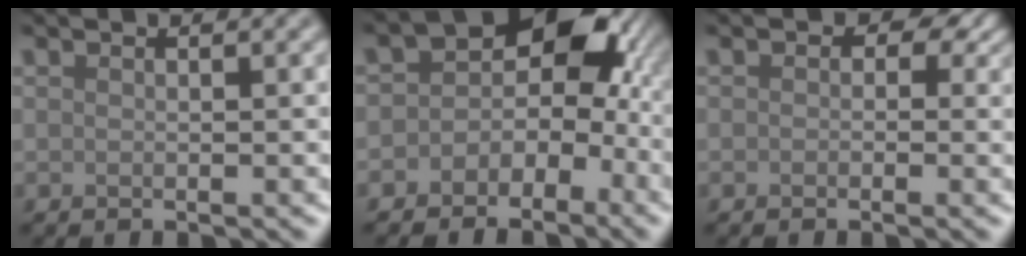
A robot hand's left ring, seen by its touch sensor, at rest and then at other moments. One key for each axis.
{"total": 6.6, "fx": -1.5, "fy": 4.7, "fz": 4.3, "tx": -0.036, "ty": 0.013, "tz": -0.042}
{"total": 1.9, "fx": 0.1, "fy": 1.6, "fz": 1.1, "tx": -0.008, "ty": -0.002, "tz": -0.001}